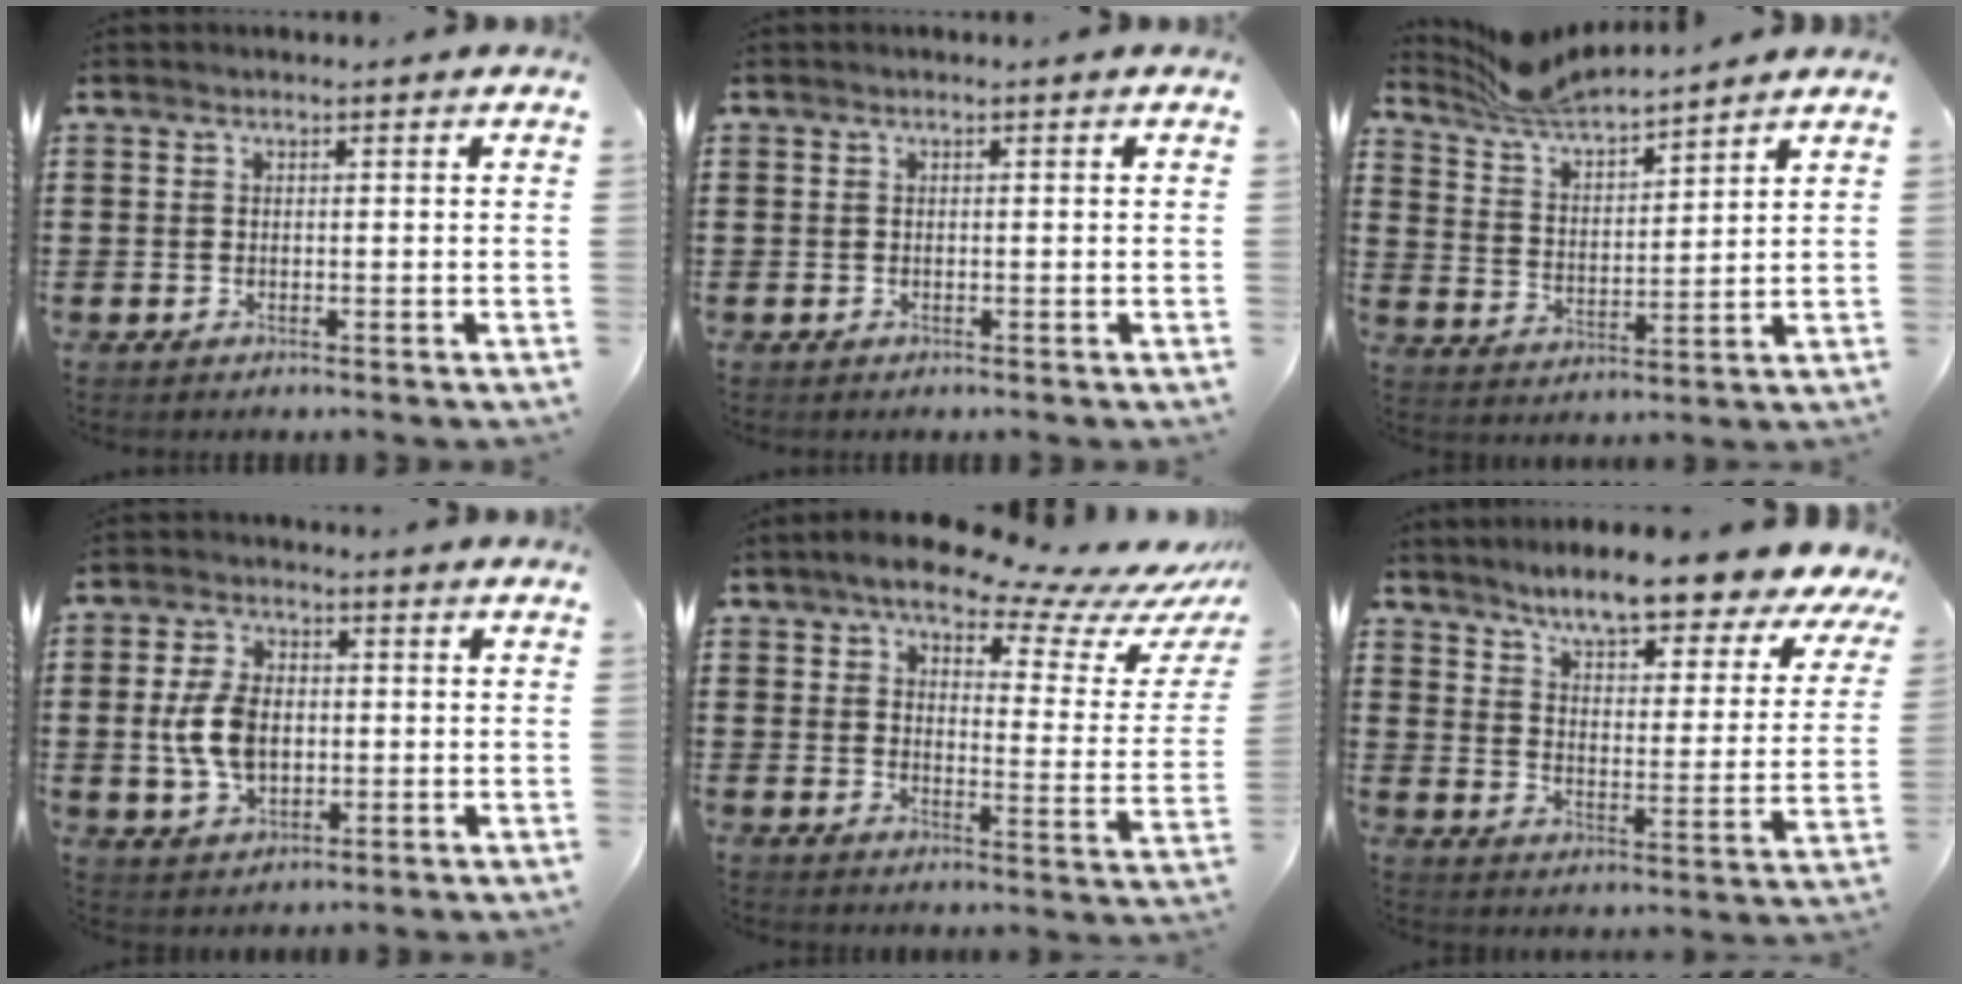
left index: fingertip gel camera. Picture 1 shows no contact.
{"total": 0.0}
{"total": 6.9, "force": [6.6, 0.4, 1.7], "torque": [-0.061, -0.033, 0.118]}
{"total": 7.4, "force": [-0.1, 4.8, 5.7], "torque": [-0.138, 0.006, -0.009]}
{"total": 9.5, "force": [7.8, 2.6, 4.7], "torque": [-0.089, -0.051, 0.130]}
{"total": 7.9, "force": [7.2, 0.0, 3.4], "torque": [-0.088, -0.046, 0.117]}